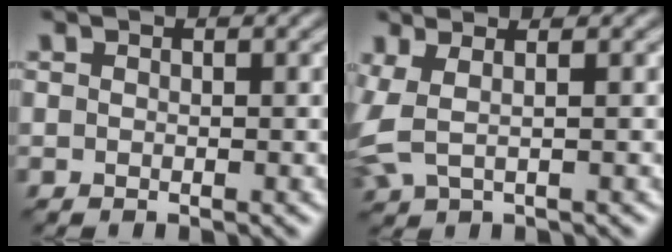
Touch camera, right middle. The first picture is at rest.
{"total": 3.0, "force": [-0.1, 1.2, 2.8], "torque": [-0.087, -0.004, 0.006]}